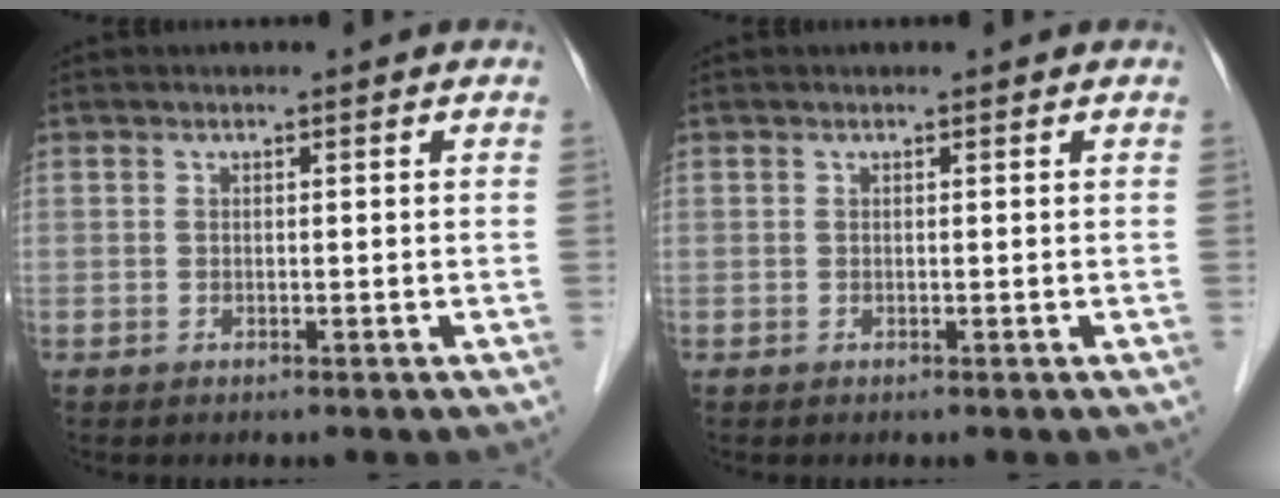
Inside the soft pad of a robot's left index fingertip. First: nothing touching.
{"total": 0.0}